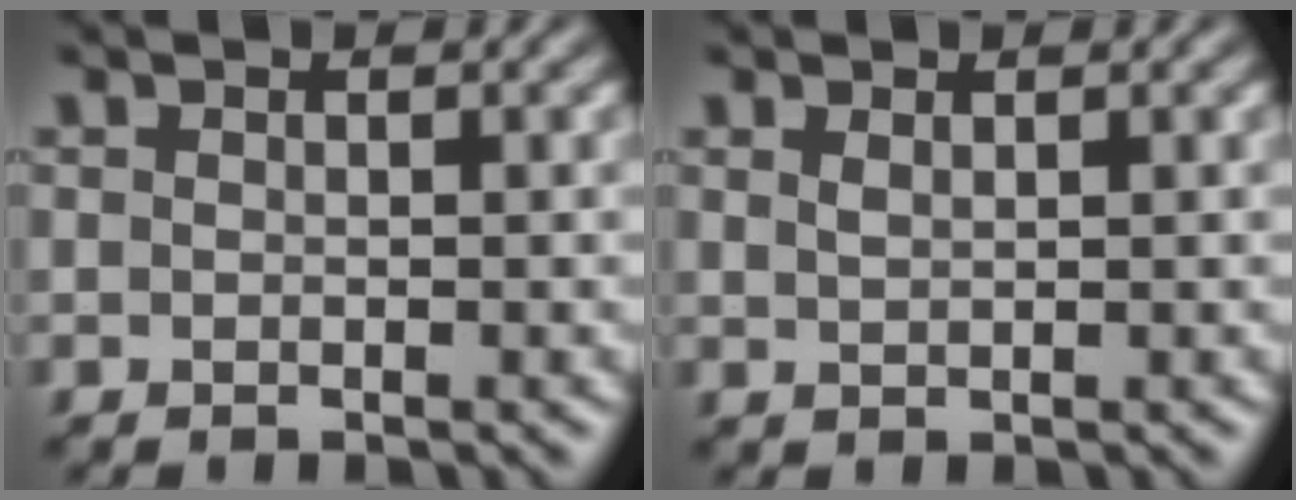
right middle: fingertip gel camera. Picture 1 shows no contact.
{"total": 0.7, "force": [0.5, 0.2, 0.4], "torque": [-0.010, -0.001, 0.011]}